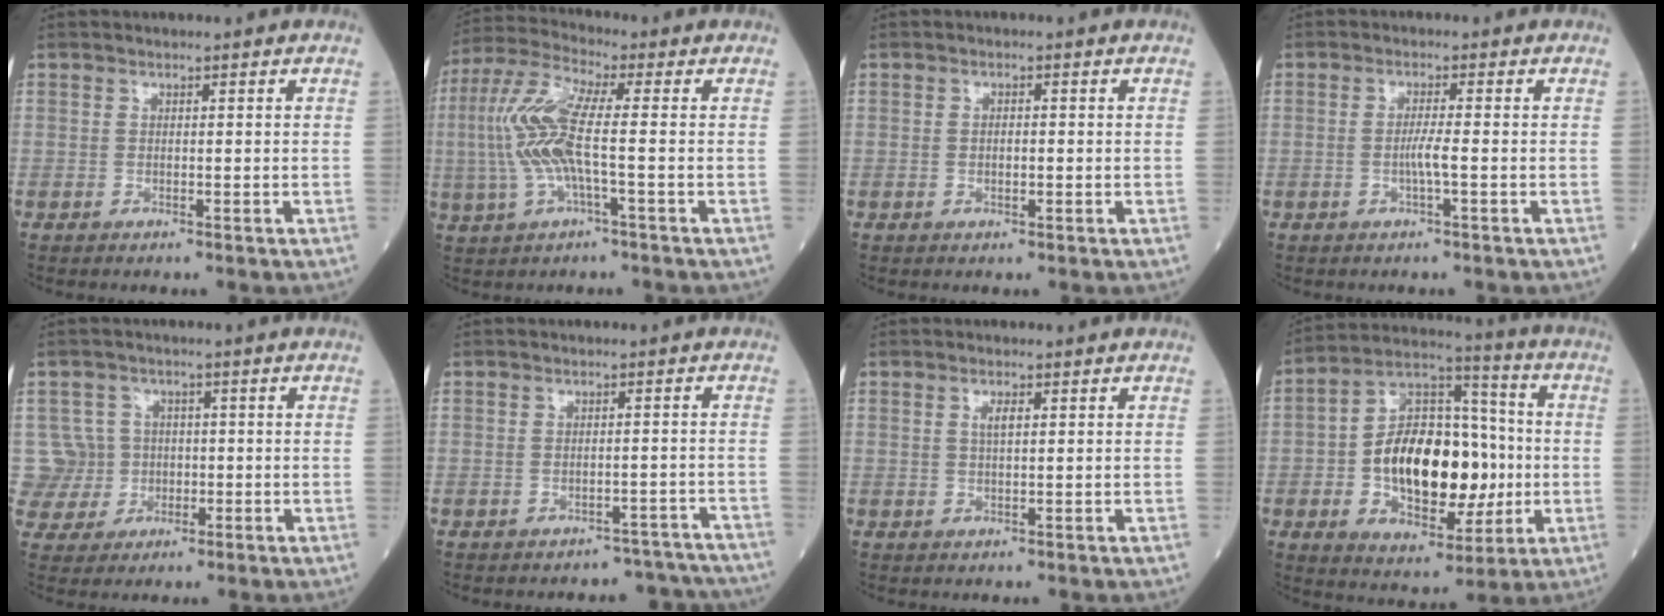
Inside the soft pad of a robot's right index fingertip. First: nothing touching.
{"total": 10.8, "force": [-0.5, 1.6, 10.7], "torque": [-0.248, 0.013, -0.017]}
{"total": 1.6, "force": [-0.2, 0.7, 1.4], "torque": [-0.026, 0.000, -0.002]}
{"total": 2.4, "force": [-0.6, -0.3, 2.2], "torque": [-0.043, -0.001, -0.013]}
{"total": 6.2, "force": [0.2, 6.2, -0.3], "torque": [0.015, 0.018, 0.009]}
{"total": 7.5, "force": [-7.1, 2.3, -0.3], "torque": [0.026, 0.026, -0.070]}
{"total": 1.7, "force": [0.5, 0.4, 1.5], "torque": [-0.030, 0.001, 0.009]}
{"total": 19.0, "force": [-1.8, 9.8, 16.2], "torque": [-0.287, 0.025, -0.025]}